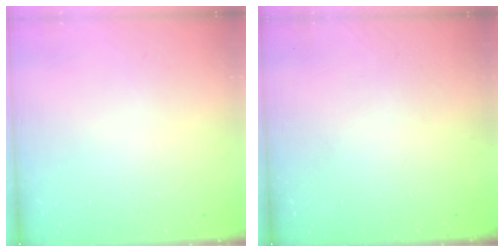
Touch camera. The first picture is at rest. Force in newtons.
{"total": 0.0}